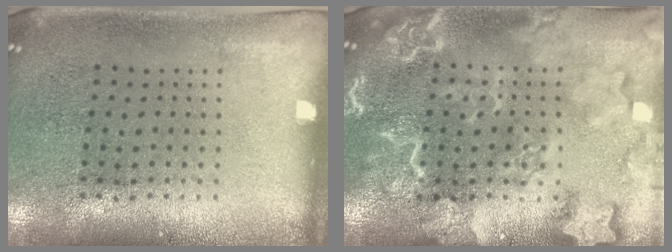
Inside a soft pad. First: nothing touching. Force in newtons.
{"total": 4.7, "press": 4.6, "slide": 0.6}